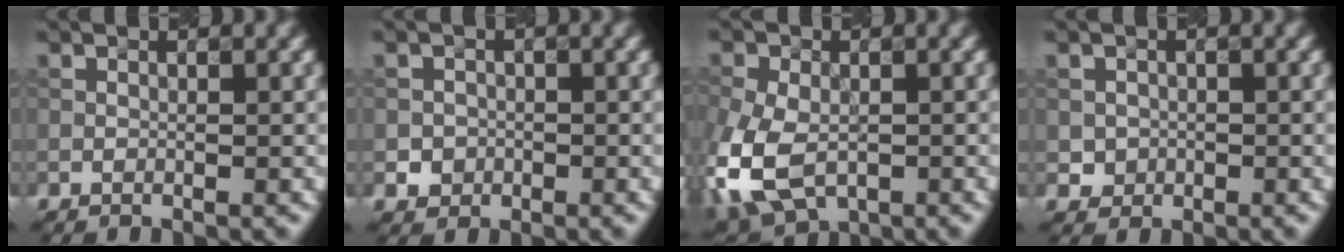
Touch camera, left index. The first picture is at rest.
{"total": 1.5, "force": [-0.5, 1.4, 0.3], "torque": [0.007, 0.001, -0.009]}
{"total": 8.6, "force": [-3.3, 5.3, 5.9], "torque": [-0.148, -0.030, -0.062]}
{"total": 1.4, "force": [-0.2, 1.4, 0.3], "torque": [0.006, -0.004, -0.004]}